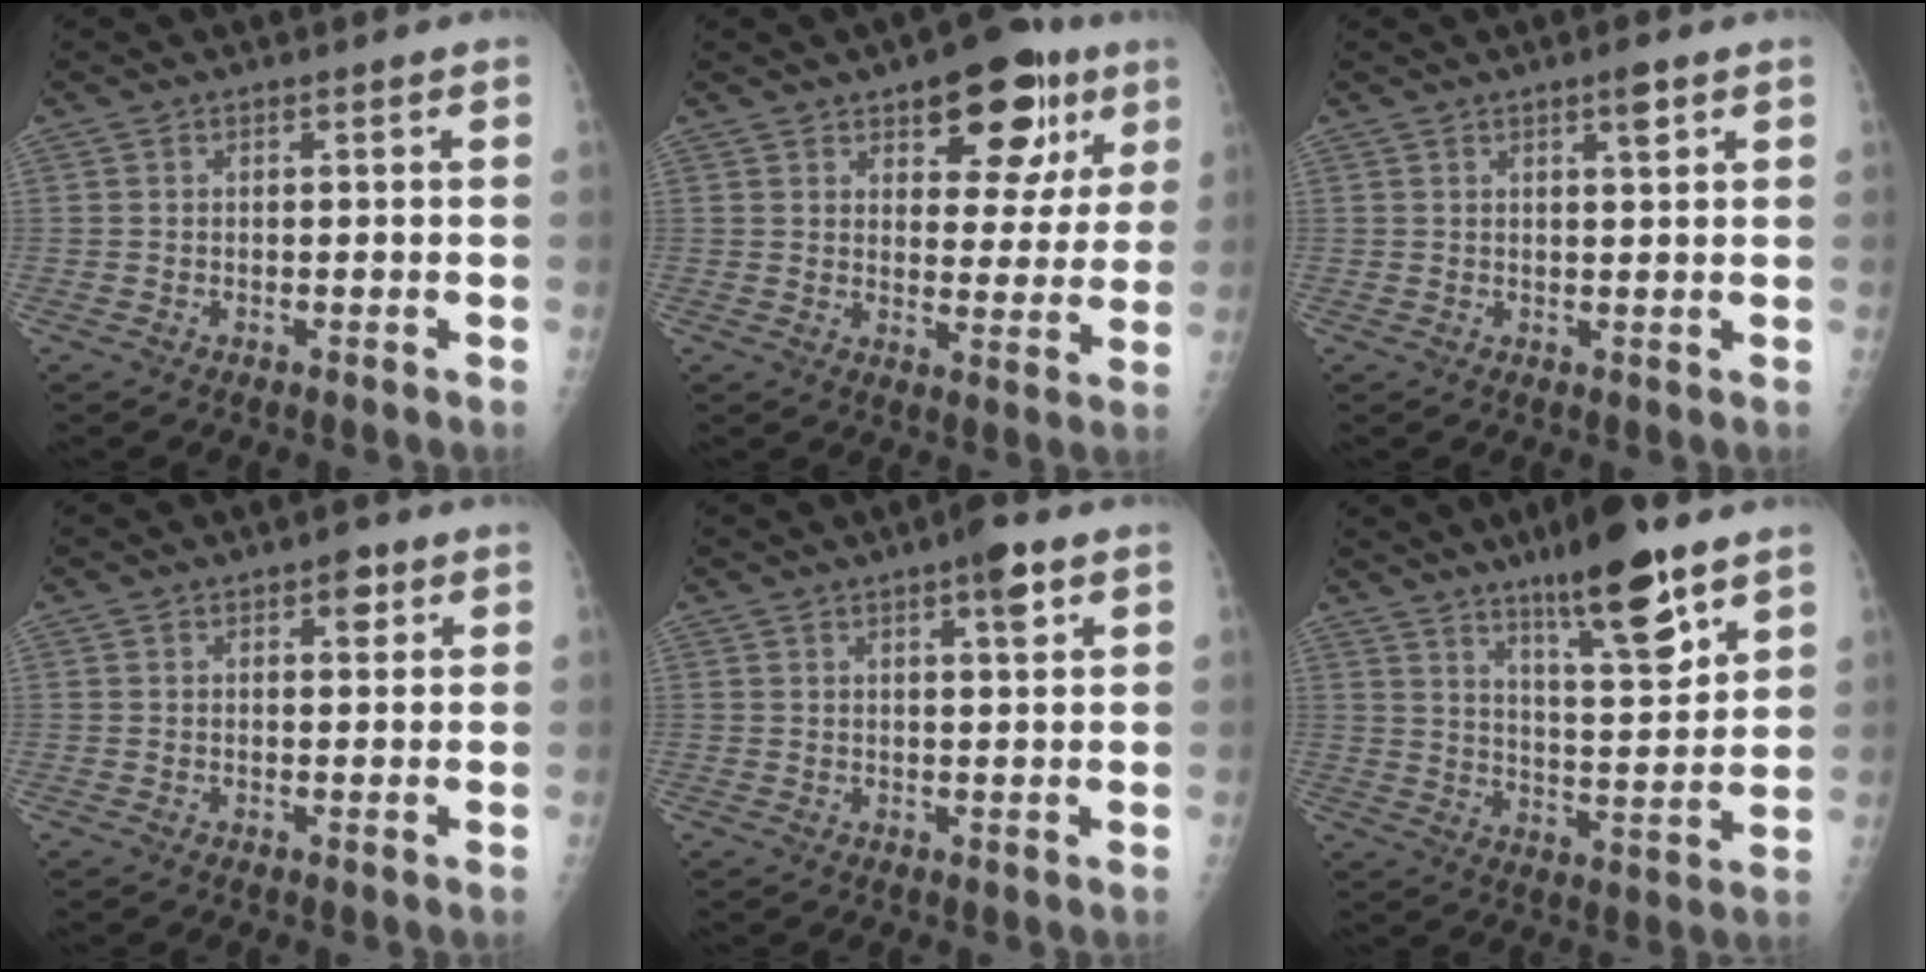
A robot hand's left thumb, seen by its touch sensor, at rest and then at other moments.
{"total": 14.5, "force": [7.8, 7.2, 9.9], "torque": [-0.077, -0.024, 0.104]}
{"total": 2.6, "force": [1.5, 0.5, 2.1], "torque": [-0.029, -0.008, 0.023]}
{"total": 2.8, "force": [1.4, 1.5, 1.9], "torque": [-0.011, -0.003, 0.016]}
{"total": 4.6, "force": [2.5, 1.0, 3.7], "torque": [-0.049, -0.009, 0.032]}
{"total": 14.1, "force": [9.1, 2.8, 10.4], "torque": [-0.148, -0.057, 0.150]}